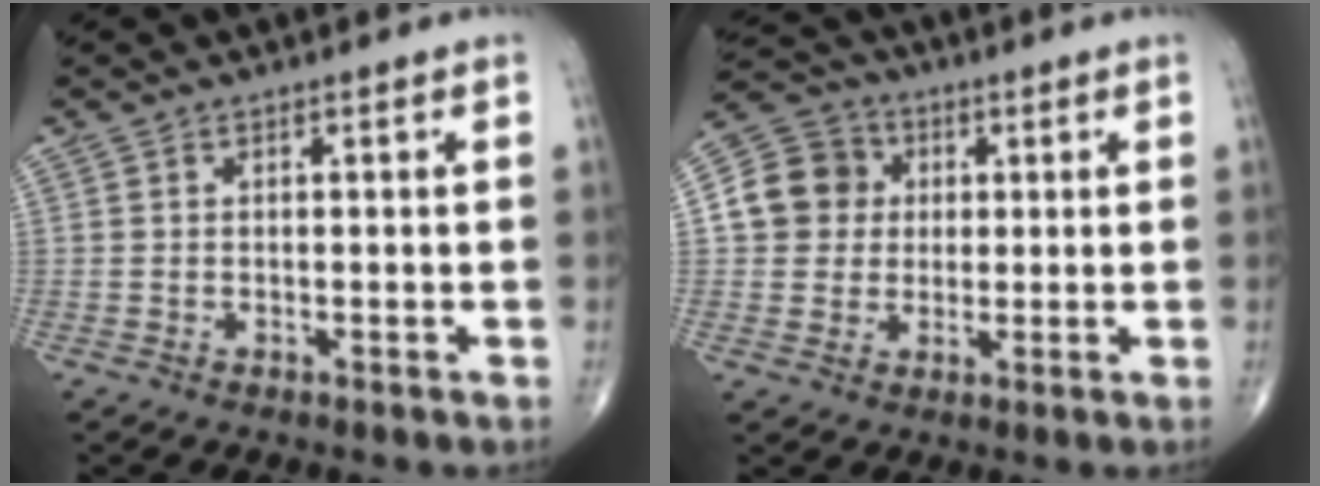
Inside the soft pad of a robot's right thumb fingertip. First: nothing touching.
{"total": 9.9, "force": [1.3, 9.2, 3.4], "torque": [-0.040, 0.011, 0.012]}